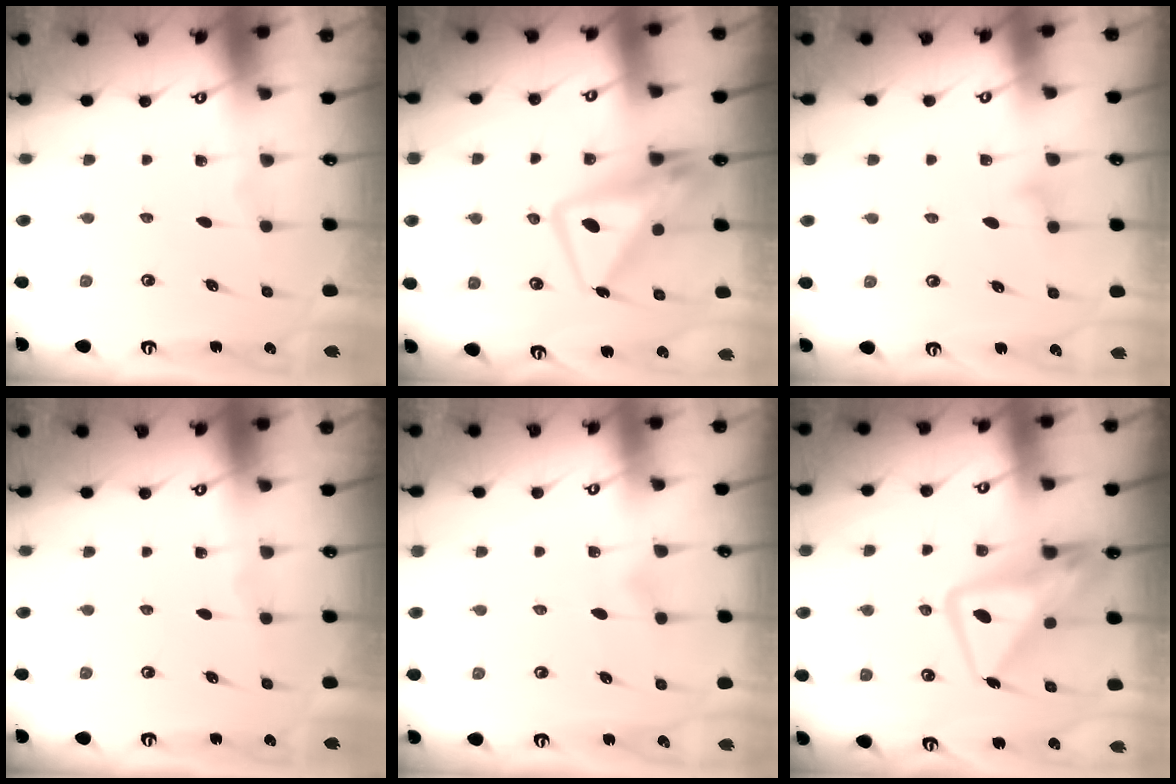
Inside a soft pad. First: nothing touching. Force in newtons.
{"total": 10.5, "press": 10.4, "slide": 1.3}
{"total": 6.9, "press": 6.9, "slide": 0.5}
{"total": 0.0}
{"total": 7.1, "press": 7.1, "slide": 0.3}
{"total": 13.2, "press": 13.1, "slide": 1.4}